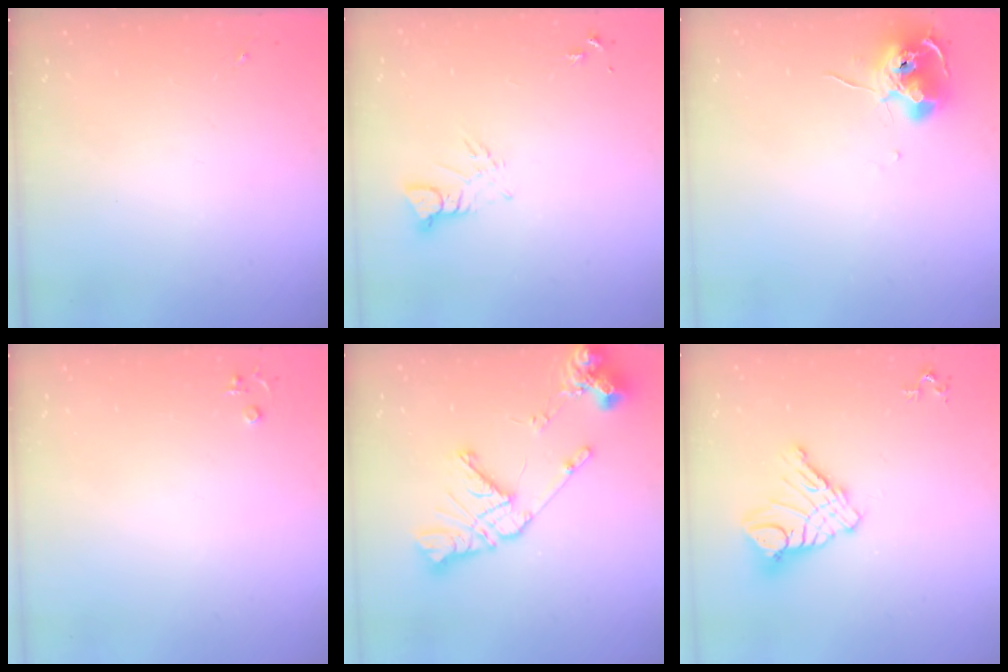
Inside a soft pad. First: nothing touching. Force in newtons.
{"total": 3.9, "press": 3.9, "slide": 0.4}
{"total": 10.3, "press": 10.3, "slide": 0.9}
{"total": 3.9, "press": 3.8, "slide": 0.6}
{"total": 16.1, "press": 16.0, "slide": 2.0}
{"total": 12.8, "press": 12.7, "slide": 1.4}